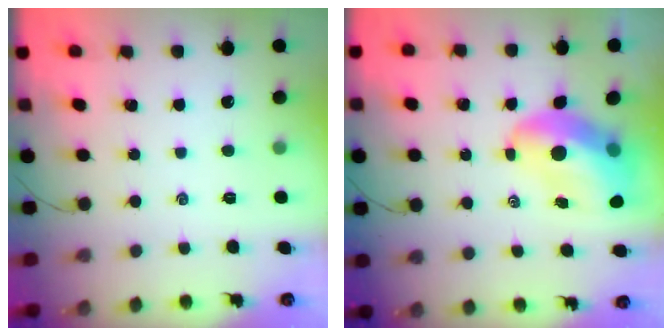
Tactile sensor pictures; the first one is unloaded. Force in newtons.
{"total": 12.6, "press": 12.0, "slide": 3.9}